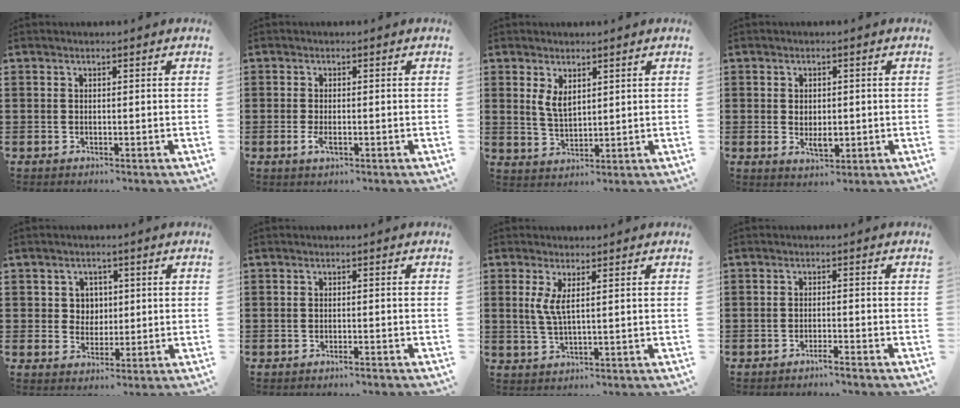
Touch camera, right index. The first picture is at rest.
{"total": 2.0, "force": [-0.6, 0.6, 1.8], "torque": [-0.049, -0.010, -0.015]}
{"total": 3.4, "force": [1.7, 1.8, 2.4], "torque": [-0.051, 0.004, 0.031]}
{"total": 3.0, "force": [-0.2, 1.7, 2.5], "torque": [-0.047, 0.002, -0.003]}
{"total": 3.2, "force": [0.9, 2.9, 0.8], "torque": [-0.029, 0.012, 0.013]}
{"total": 0.8, "force": [-0.7, -0.1, 0.3], "torque": [-0.007, -0.003, -0.014]}
{"total": 3.3, "force": [1.2, 0.6, 3.0], "torque": [-0.072, -0.003, 0.017]}
{"total": 1.7, "force": [-1.5, -0.3, 0.6], "torque": [-0.011, -0.001, -0.029]}